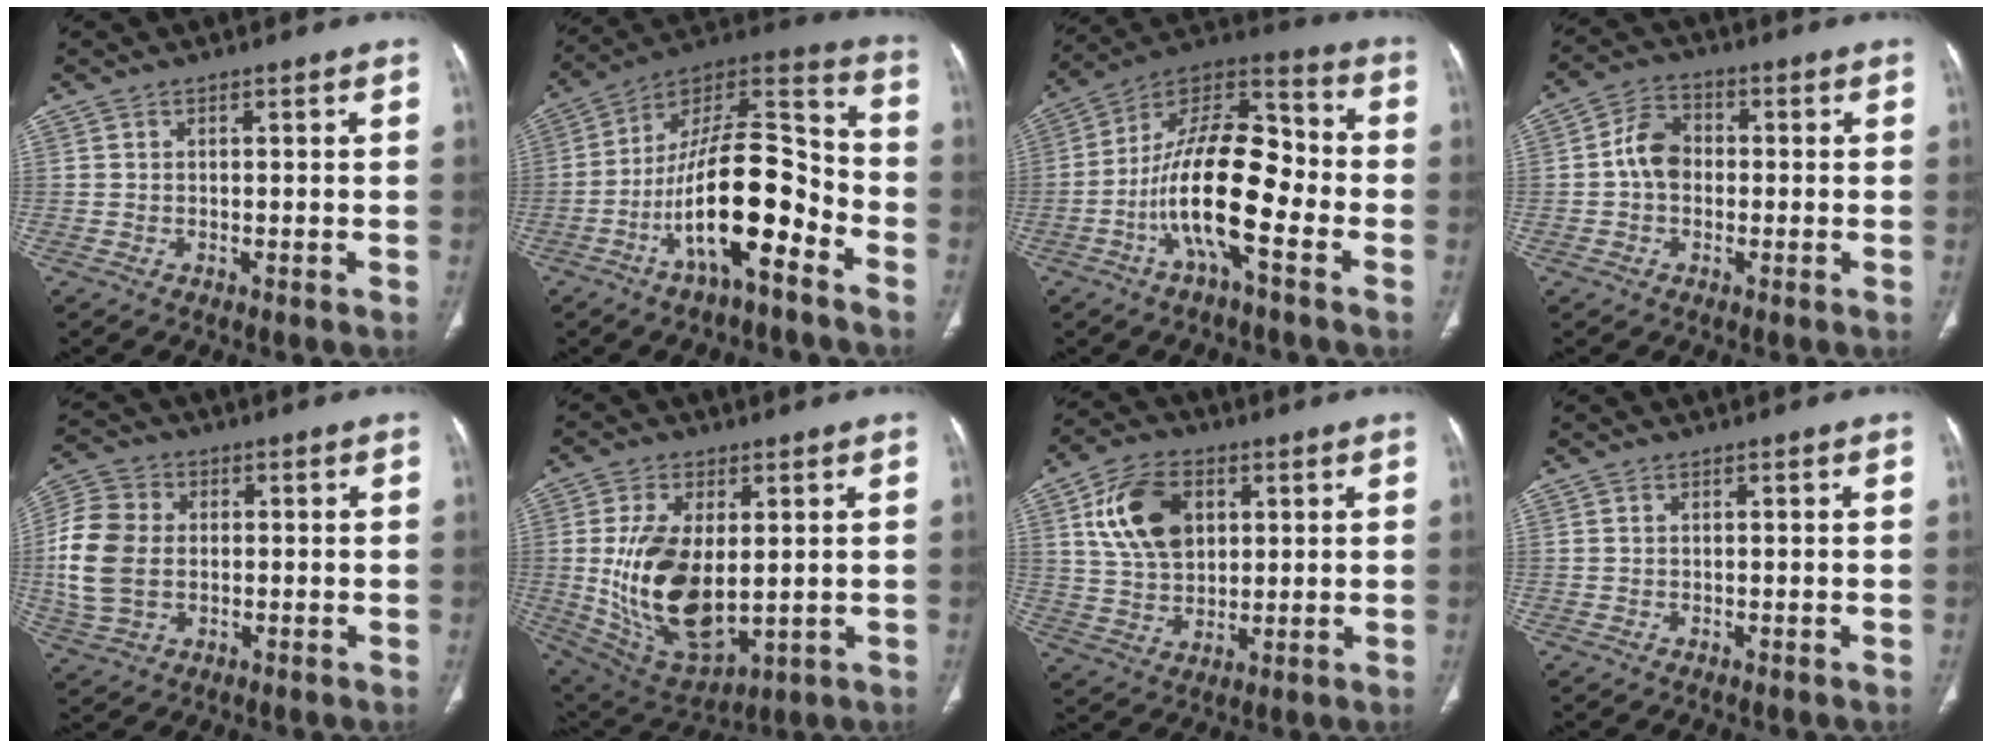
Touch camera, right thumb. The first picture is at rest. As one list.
[{"total": 20.0, "force": [-8.4, 7.2, 16.6], "torque": [-0.275, 0.076, -0.145]}, {"total": 19.0, "force": [-5.4, 7.5, 16.5], "torque": [-0.273, 0.061, -0.101]}, {"total": 6.6, "force": [-0.3, 5.0, 4.2], "torque": [-0.061, 0.019, -0.016]}, {"total": 12.7, "force": [-0.3, 9.3, 8.6], "torque": [-0.181, 0.010, -0.006]}, {"total": 18.2, "force": [0.4, 10.0, 15.2], "torque": [-0.278, -0.018, 0.033]}, {"total": 13.2, "force": [4.1, 8.9, 8.8], "torque": [-0.139, -0.005, 0.077]}, {"total": 0.0}]